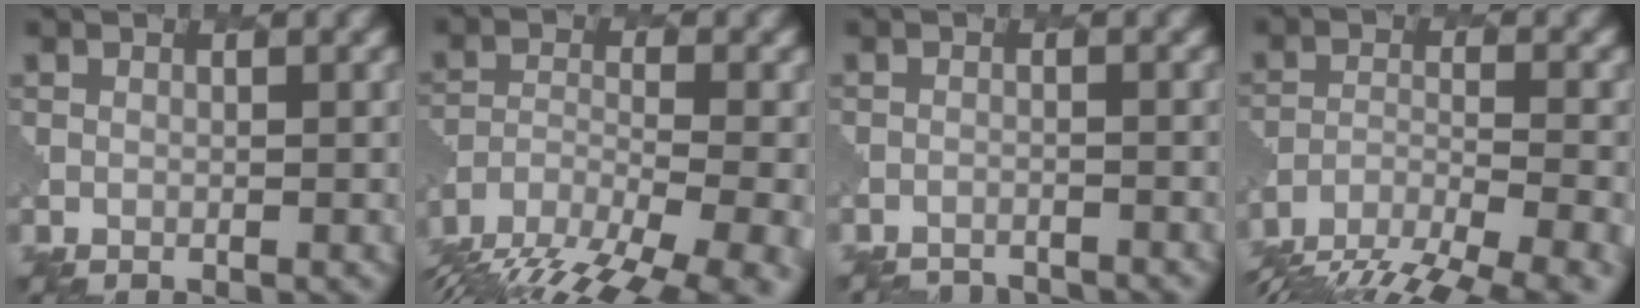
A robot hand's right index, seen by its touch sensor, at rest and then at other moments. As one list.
[{"total": 15.8, "force": [-12.7, 5.8, 7.3], "torque": [-0.140, -0.029, -0.167]}, {"total": 5.8, "force": [-5.8, 0.7, 0.3], "torque": [-0.009, -0.004, -0.081]}, {"total": 11.6, "force": [-9.6, 3.7, 5.3], "torque": [-0.111, -0.019, -0.134]}]